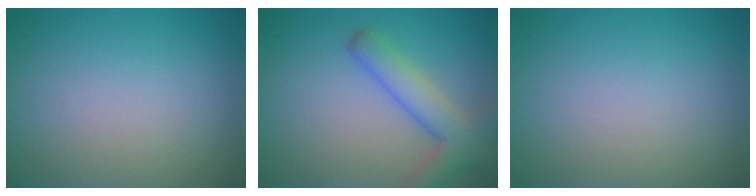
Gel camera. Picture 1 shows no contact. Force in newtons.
{"total": 4.8, "press": 4.8, "slide": 0.3}
{"total": 0.0}